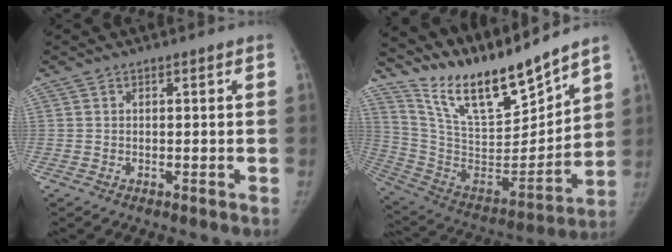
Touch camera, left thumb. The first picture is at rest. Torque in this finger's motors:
{"motor_torque": [0.10, 0.01, 1.39, -1.38, 0.05]}